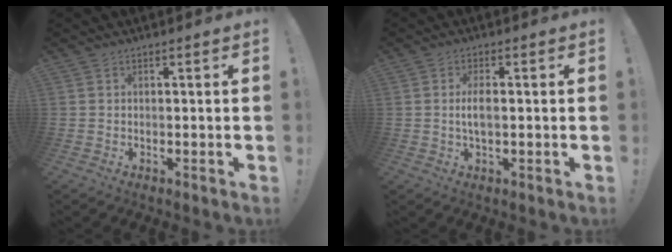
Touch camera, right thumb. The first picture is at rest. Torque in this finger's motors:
{"motor_torque": [-0.01, 0.01, 0.13, 0.03, 0.00]}